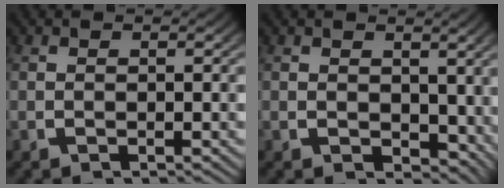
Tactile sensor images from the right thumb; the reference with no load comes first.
{"total": 2.6, "force": [0.9, 2.0, 1.4], "torque": [-0.014, -0.014, 0.026]}